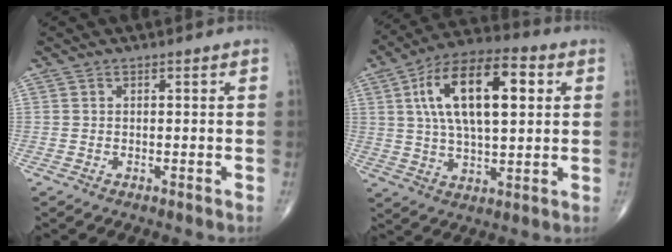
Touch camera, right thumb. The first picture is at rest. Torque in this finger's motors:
{"motor_torque": [-0.70, 1.97, 1.25, 0.04, 0.58]}